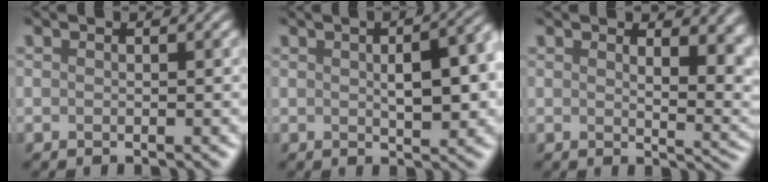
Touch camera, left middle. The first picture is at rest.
{"total": 4.7, "force": [0.3, 1.1, 4.6], "torque": [-0.063, 0.000, 0.012]}
{"total": 6.7, "force": [2.8, 2.9, 5.4], "torque": [-0.045, 0.007, 0.040]}